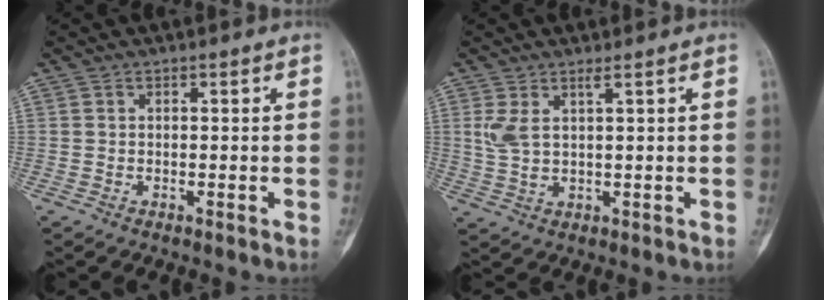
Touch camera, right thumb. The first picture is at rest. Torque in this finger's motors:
{"motor_torque": [0.02, 0.03, 0.00, 0.00, 0.15]}